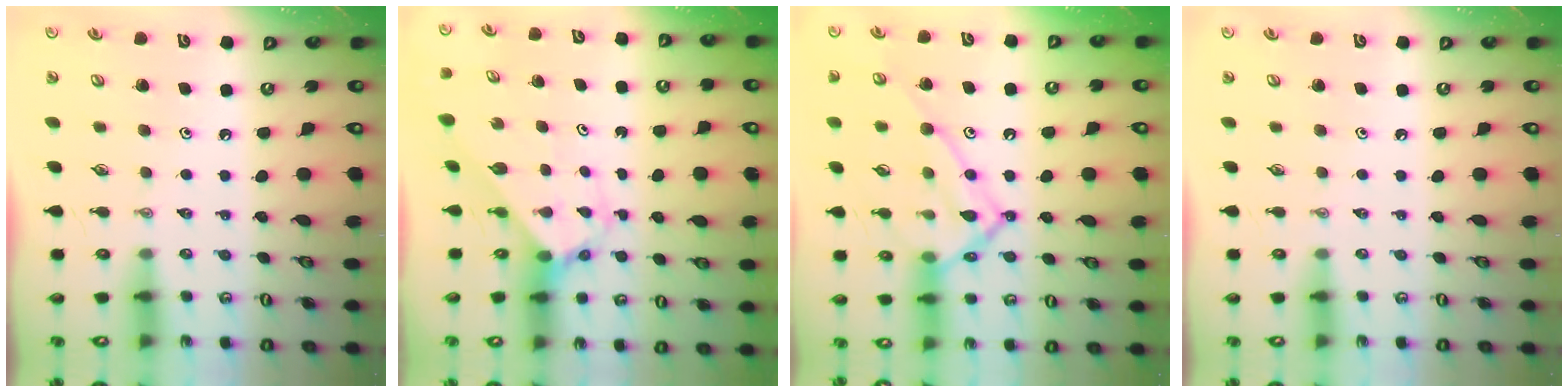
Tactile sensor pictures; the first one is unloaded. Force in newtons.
{"total": 2.6, "press": 2.6, "slide": 0.2}
{"total": 17.0, "press": 16.9, "slide": 1.5}
{"total": 0.0}